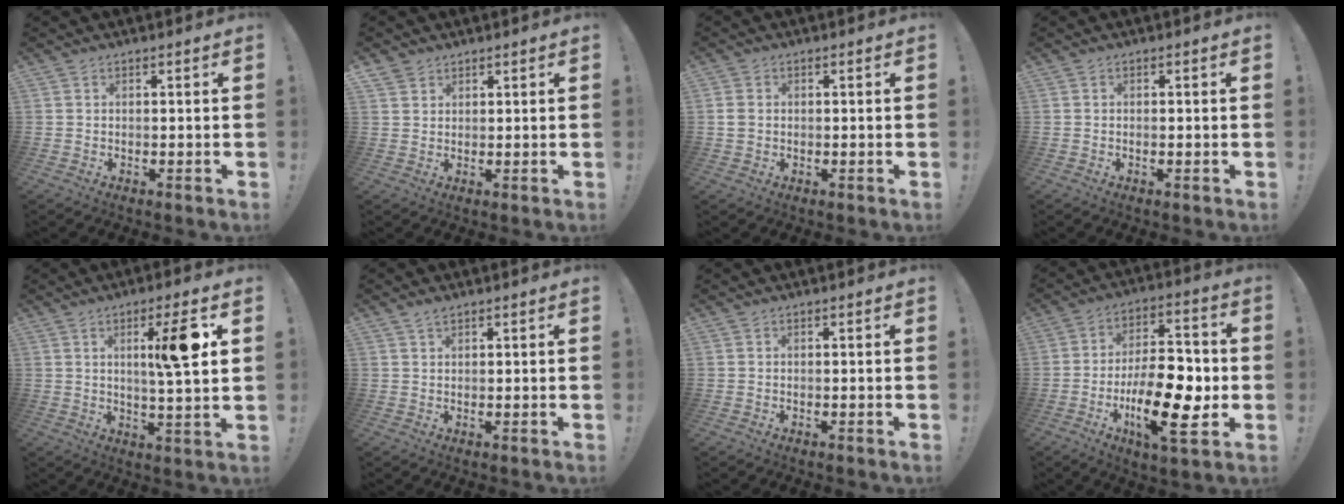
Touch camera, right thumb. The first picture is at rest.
{"total": 2.7, "force": [2.1, 1.6, 0.0], "torque": [-0.006, -0.011, 0.042]}
{"total": 2.8, "force": [0.2, 2.3, 1.6], "torque": [-0.025, 0.005, 0.005]}
{"total": 0.6, "force": [-0.2, -0.1, 0.5], "torque": [-0.001, -0.004, -0.006]}
{"total": 11.7, "force": [3.4, 0.4, 11.2], "torque": [-0.168, -0.012, 0.040]}
{"total": 1.9, "force": [1.6, 0.5, 0.9], "torque": [-0.010, -0.005, 0.028]}
{"total": 0.0}
{"total": 20.6, "force": [-5.6, 8.4, 18.0], "torque": [-0.295, 0.025, -0.085]}